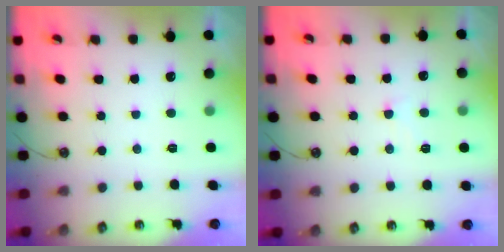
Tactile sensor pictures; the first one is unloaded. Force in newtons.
{"total": 0.7, "press": 0.5, "slide": 0.5}